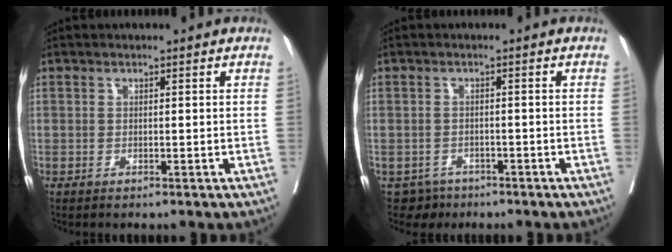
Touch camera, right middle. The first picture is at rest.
{"total": 2.7, "force": [-1.8, 2.0, -0.4], "torque": [0.007, 0.007, -0.026]}